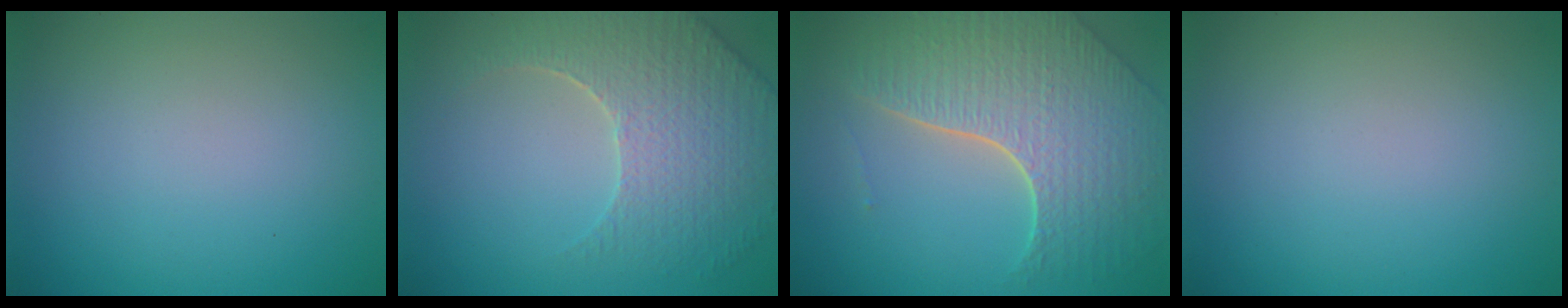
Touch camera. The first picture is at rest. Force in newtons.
{"total": 5.0, "press": 4.6, "slide": 1.9}
{"total": 7.8, "press": 5.6, "slide": 5.4}
{"total": 0.0}